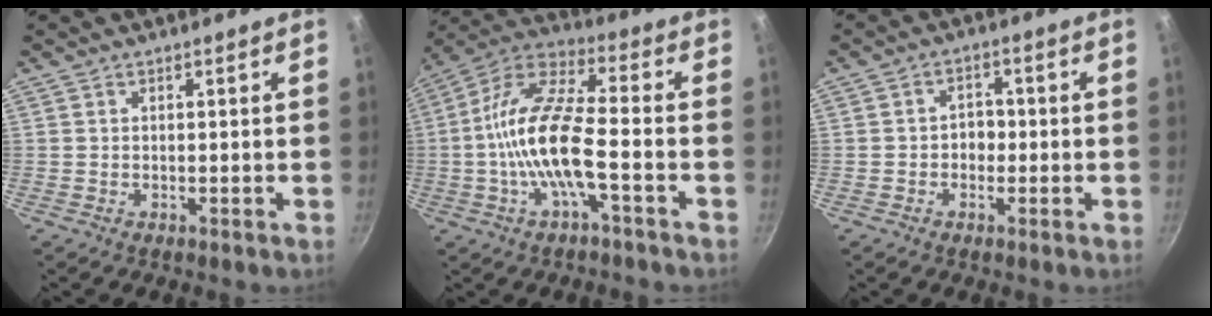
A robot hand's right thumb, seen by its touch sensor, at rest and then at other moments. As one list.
[{"total": 14.7, "force": [-3.4, 4.5, 13.6], "torque": [-0.267, 0.038, -0.083]}, {"total": 3.3, "force": [-0.8, 2.7, 1.7], "torque": [0.001, 0.011, -0.015]}]